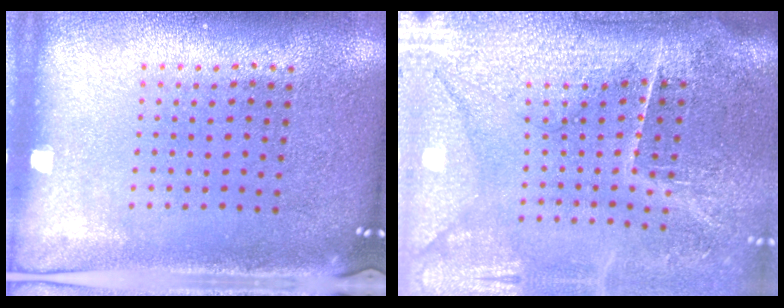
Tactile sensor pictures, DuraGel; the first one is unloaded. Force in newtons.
{"total": 4.7, "press": 4.0, "slide": 2.5}